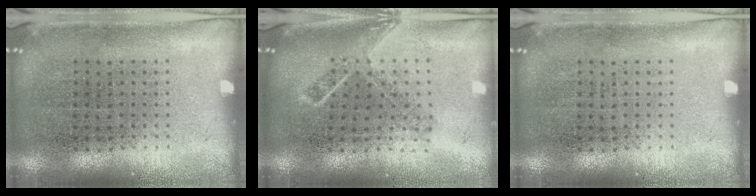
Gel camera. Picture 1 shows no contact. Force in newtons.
{"total": 1.8, "press": 1.3, "slide": 1.2}
{"total": 0.0}